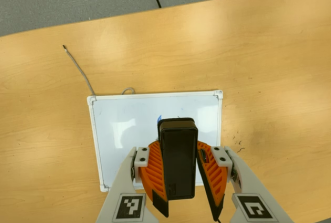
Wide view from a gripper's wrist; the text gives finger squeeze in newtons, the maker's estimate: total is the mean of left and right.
{"total": 7.9, "left": 8.5, "right": 7.4}